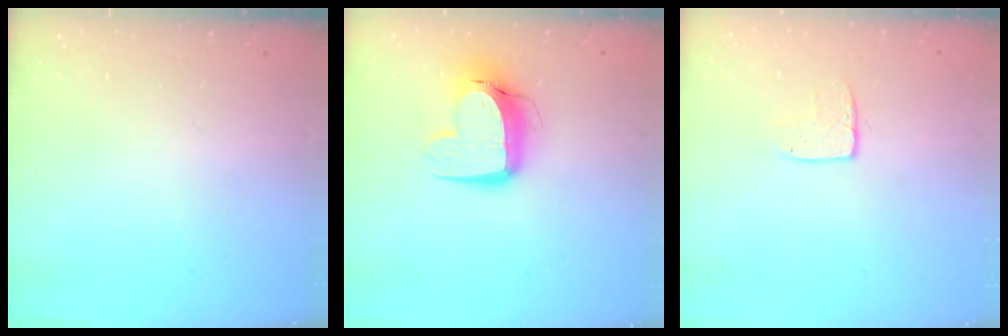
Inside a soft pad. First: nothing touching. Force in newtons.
{"total": 12.0, "press": 12.0, "slide": 1.2}
{"total": 6.5, "press": 6.5, "slide": 0.4}